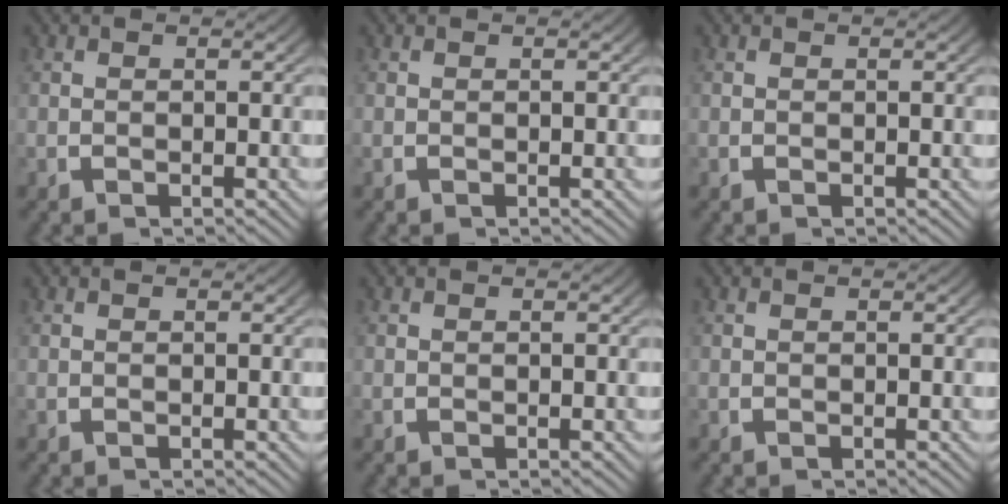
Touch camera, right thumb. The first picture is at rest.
{"total": 0.0}
{"total": 0.0}
{"total": 0.0}
{"total": 0.0}
{"total": 0.0}